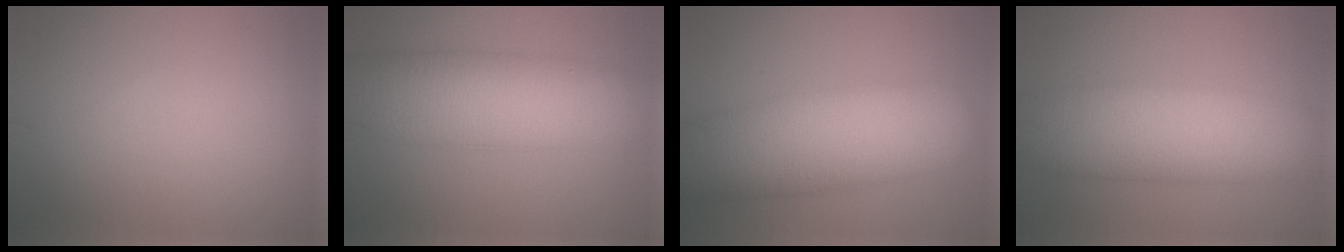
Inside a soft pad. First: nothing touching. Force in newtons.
{"total": 10.4, "press": 10.4, "slide": 0.4}
{"total": 12.0, "press": 12.0, "slide": 0.6}
{"total": 10.7, "press": 10.7, "slide": 0.6}